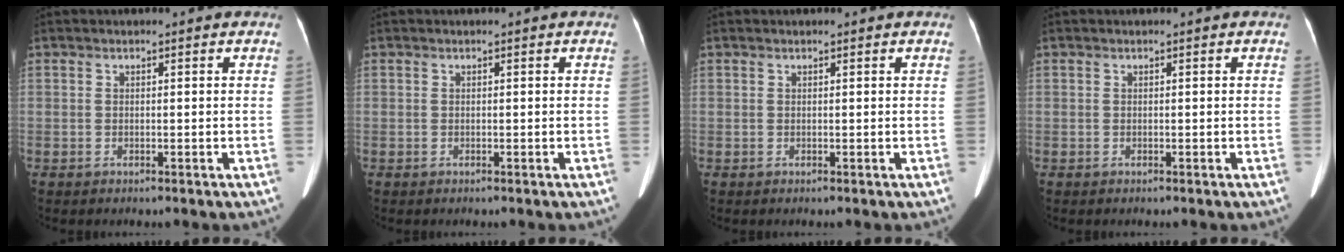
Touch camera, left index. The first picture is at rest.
{"total": 0.0}
{"total": 0.8, "force": [0.6, 0.3, 0.5], "torque": [-0.003, 0.001, 0.005]}
{"total": 0.0}